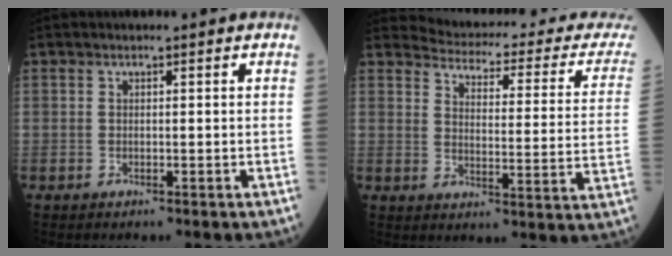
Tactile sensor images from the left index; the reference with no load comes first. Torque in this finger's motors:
{"motor_torque": [0.74, -1.40, -0.18, -0.06]}